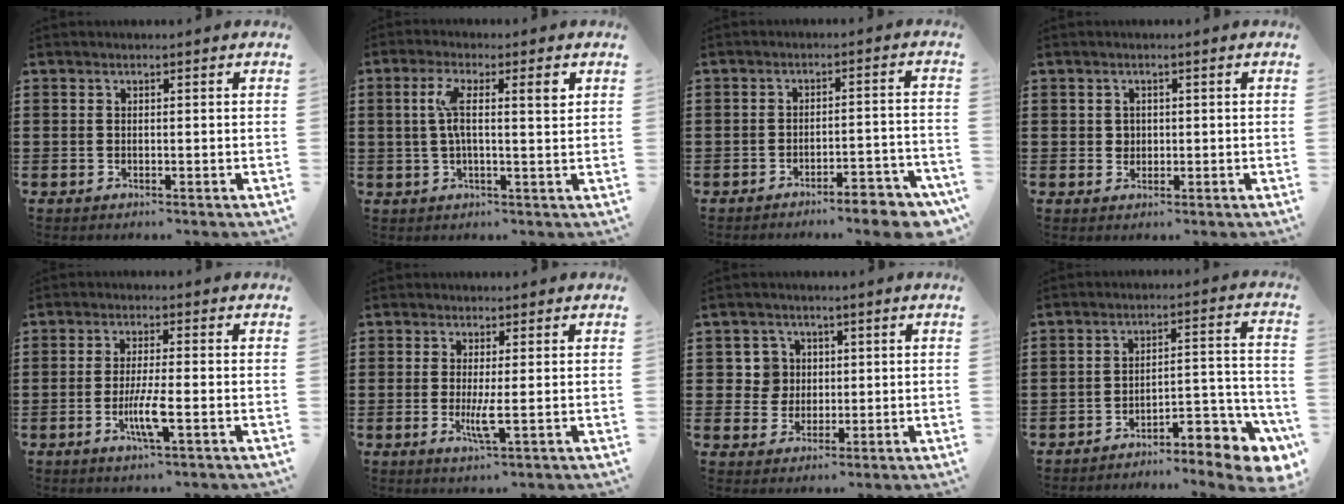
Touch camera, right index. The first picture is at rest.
{"total": 6.2, "force": [1.7, 1.1, 5.8], "torque": [-0.116, 0.003, 0.025]}
{"total": 5.1, "force": [-4.6, 0.1, 2.2], "torque": [-0.033, -0.006, -0.088]}
{"total": 1.4, "force": [0.3, 1.4, 0.3], "torque": [-0.010, 0.008, 0.006]}
{"total": 5.4, "force": [-1.9, 0.6, 5.0], "torque": [-0.095, -0.013, -0.035]}
{"total": 3.1, "force": [-0.4, 0.2, 3.1], "torque": [-0.057, -0.006, -0.008]}
{"total": 3.9, "force": [0.8, 3.8, 0.6], "torque": [-0.034, 0.011, 0.014]}
{"total": 6.0, "force": [-5.6, 0.5, 2.1], "torque": [-0.029, -0.001, -0.109]}